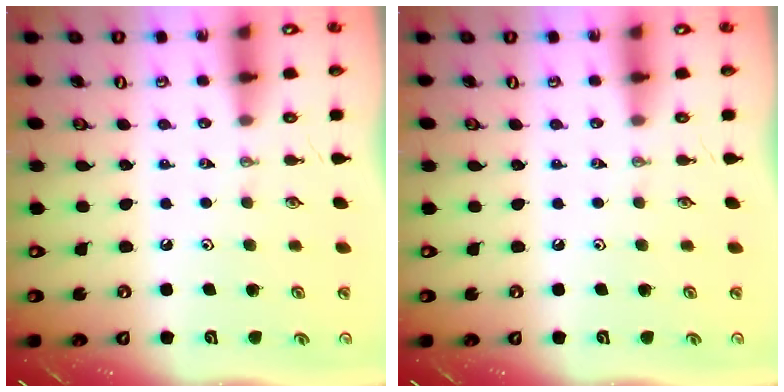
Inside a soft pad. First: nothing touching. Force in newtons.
{"total": 0.0}